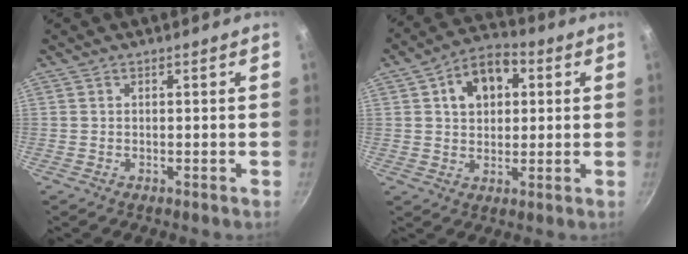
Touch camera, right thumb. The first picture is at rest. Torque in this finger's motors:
{"motor_torque": [-0.57, 0.91, 0.02, 0.16, 0.22]}